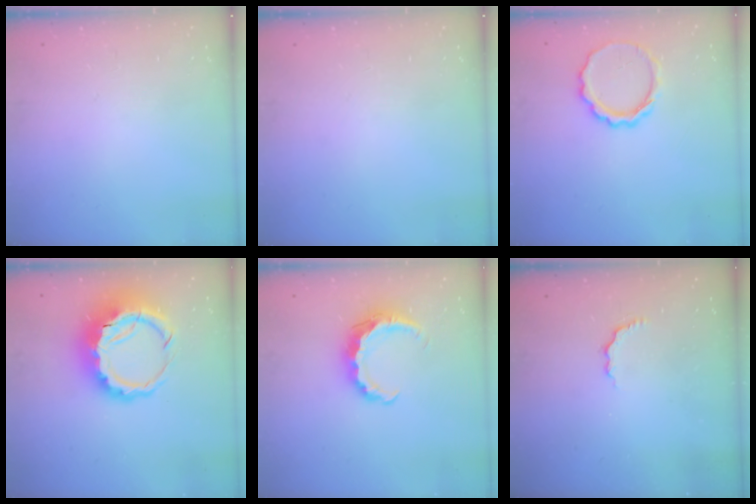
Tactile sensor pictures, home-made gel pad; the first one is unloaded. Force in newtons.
{"total": 0.0}
{"total": 9.0, "press": 8.8, "slide": 1.9}
{"total": 12.2, "press": 11.8, "slide": 2.8}
{"total": 8.3, "press": 8.3, "slide": 0.9}
{"total": 2.8, "press": 2.6, "slide": 0.9}